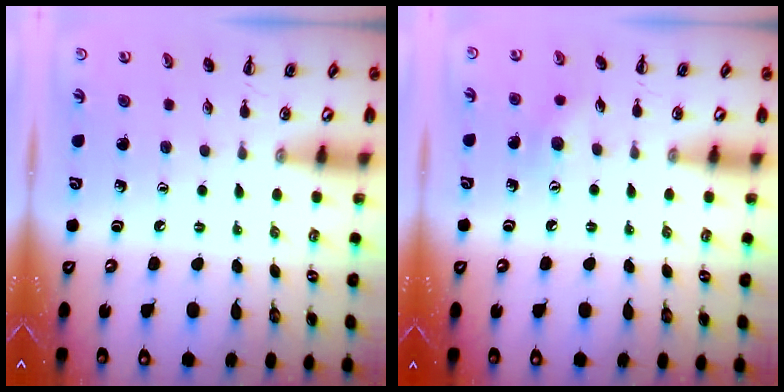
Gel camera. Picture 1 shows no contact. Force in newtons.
{"total": 7.0, "press": 6.7, "slide": 1.8}